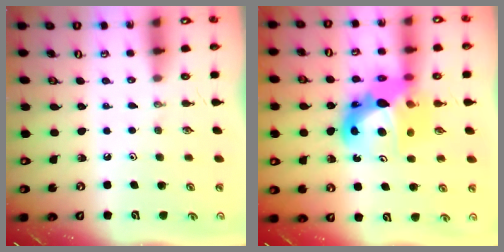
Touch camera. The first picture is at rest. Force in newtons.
{"total": 16.3, "press": 16.2, "slide": 1.3}